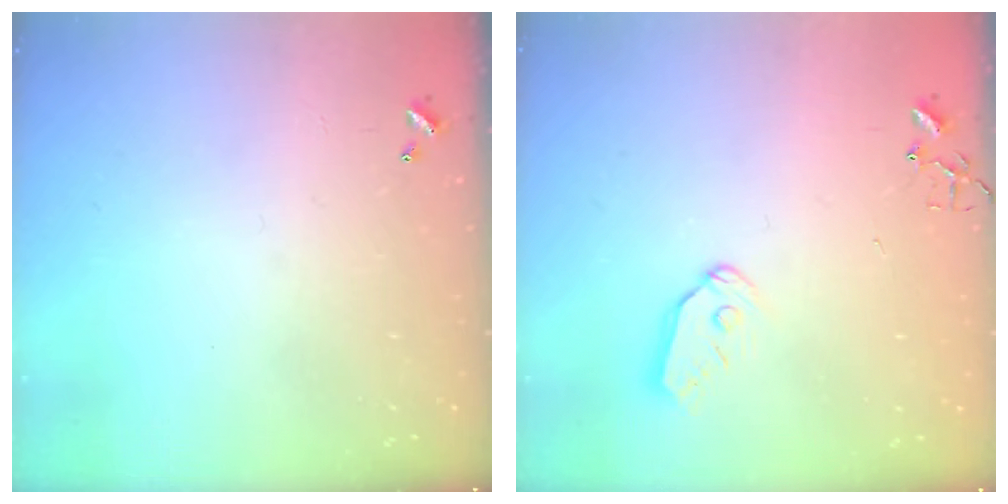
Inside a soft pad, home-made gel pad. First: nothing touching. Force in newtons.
{"total": 7.7, "press": 7.7, "slide": 0.4}